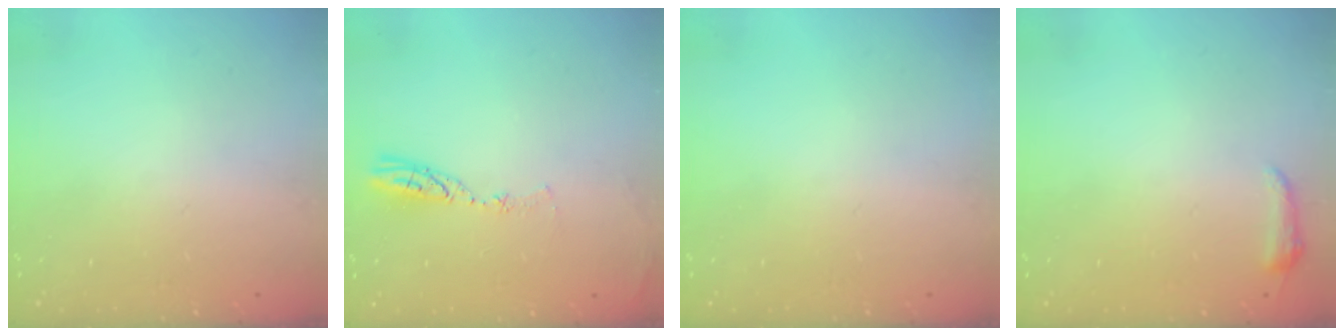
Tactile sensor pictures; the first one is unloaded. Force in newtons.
{"total": 5.9, "press": 5.8, "slide": 0.7}
{"total": 0.0}
{"total": 3.7, "press": 3.7, "slide": 0.7}